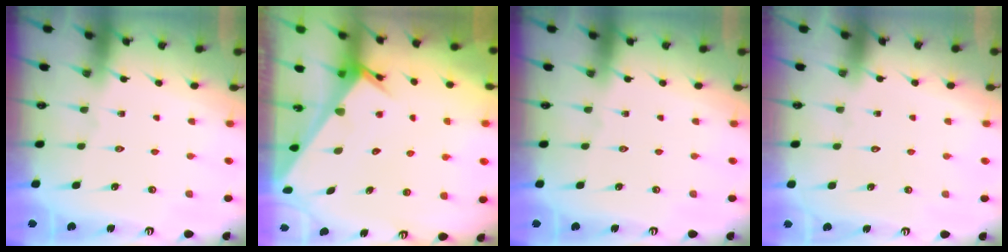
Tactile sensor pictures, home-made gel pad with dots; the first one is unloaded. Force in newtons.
{"total": 3.3, "press": 3.3, "slide": 0.2}
{"total": 0.0}
{"total": 1.7, "press": 1.7, "slide": 0.1}